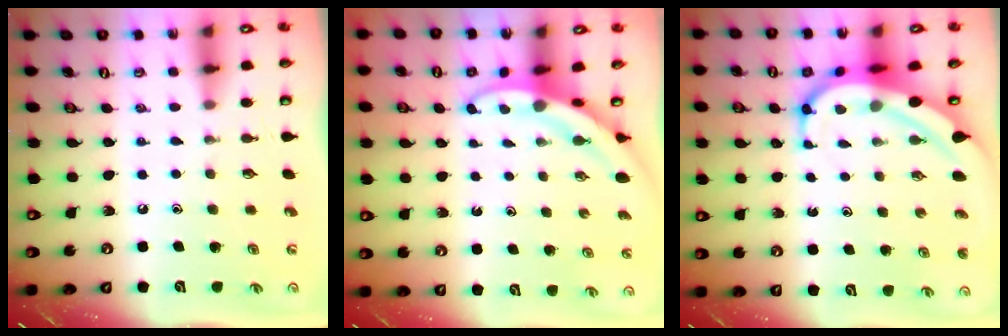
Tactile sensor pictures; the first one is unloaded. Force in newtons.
{"total": 3.2, "press": 3.1, "slide": 0.3}
{"total": 8.4, "press": 8.3, "slide": 0.7}